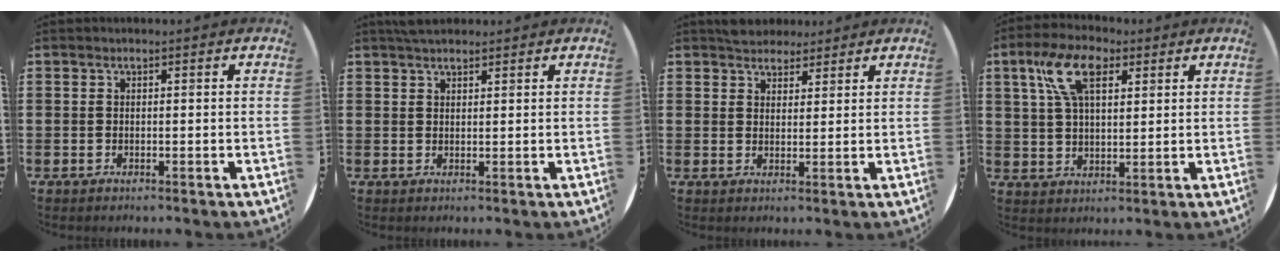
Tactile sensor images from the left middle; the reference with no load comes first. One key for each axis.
{"total": 2.0, "fx": 1.8, "fy": 0.6, "fz": 0.6, "tx": -0.007, "ty": 0.001, "tz": 0.034}
{"total": 3.4, "fx": 3.1, "fy": 1.4, "fz": 0.1, "tx": -0.003, "ty": -0.003, "tz": 0.060}
{"total": 8.7, "fx": 4.5, "fy": 4.4, "fz": 6.0, "tx": -0.134, "ty": 0.017, "tz": 0.083}